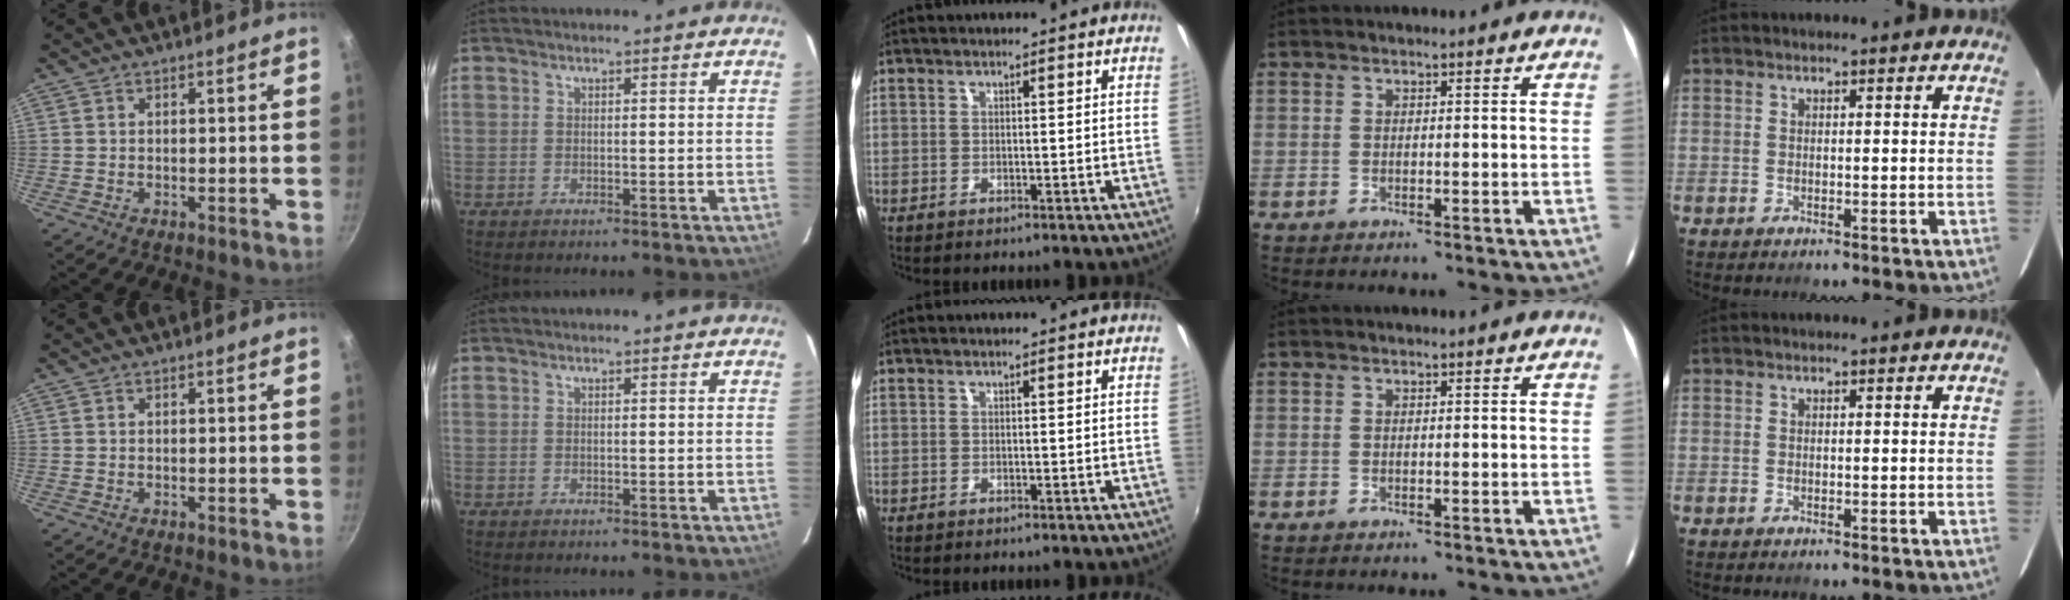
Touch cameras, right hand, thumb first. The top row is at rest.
{}